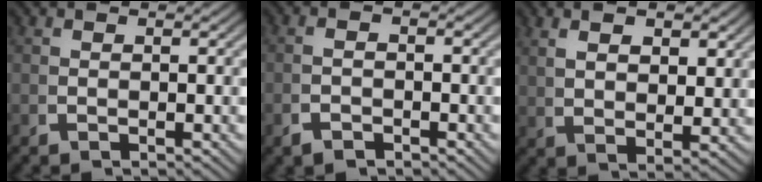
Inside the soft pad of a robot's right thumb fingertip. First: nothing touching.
{"total": 1.4, "force": [-1.2, 0.4, 0.6], "torque": [-0.011, 0.002, -0.021]}
{"total": 3.2, "force": [2.0, 0.9, 2.4], "torque": [-0.031, 0.001, 0.046]}